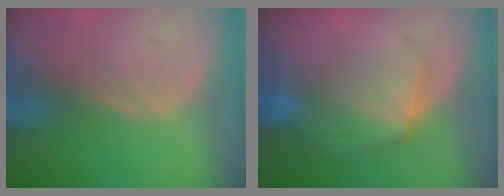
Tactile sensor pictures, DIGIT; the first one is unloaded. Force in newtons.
{"total": 7.3, "press": 6.9, "slide": 2.6}